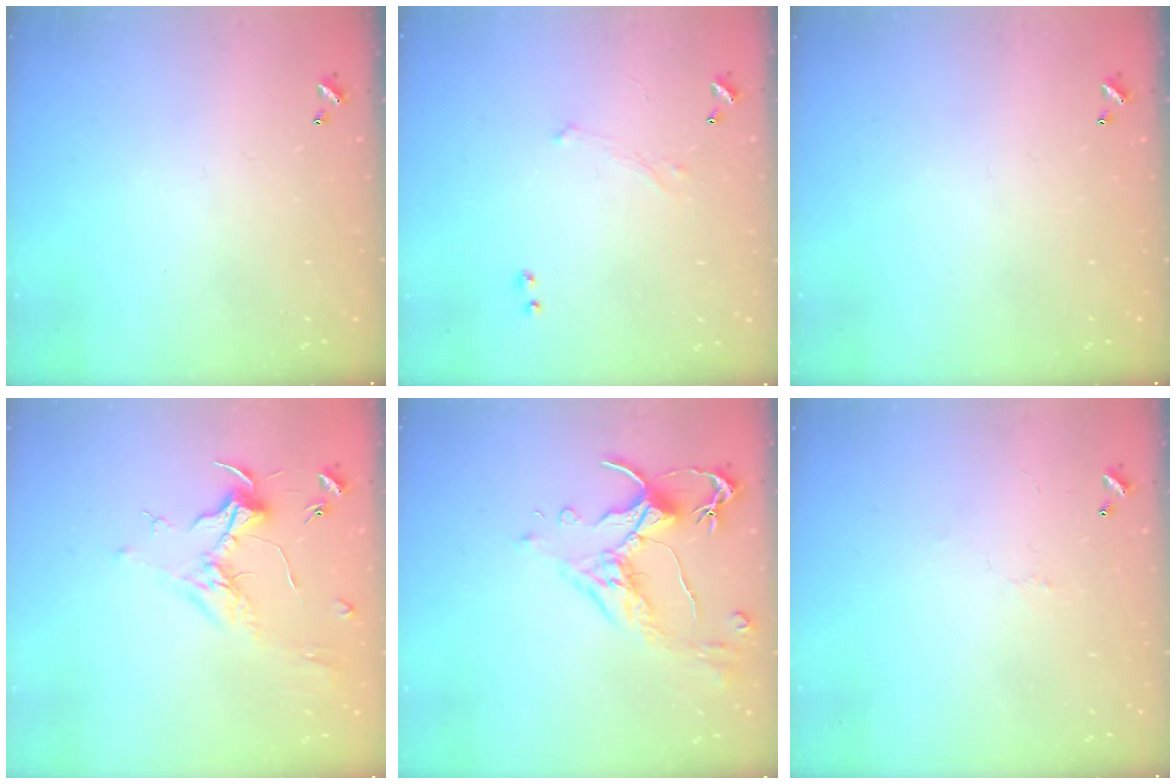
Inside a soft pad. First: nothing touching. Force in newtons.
{"total": 0.7, "press": 0.3, "slide": 0.6}
{"total": 0.0}
{"total": 2.0, "press": 1.8, "slide": 0.7}
{"total": 2.6, "press": 2.2, "slide": 1.3}
{"total": 1.6, "press": 1.5, "slide": 0.5}